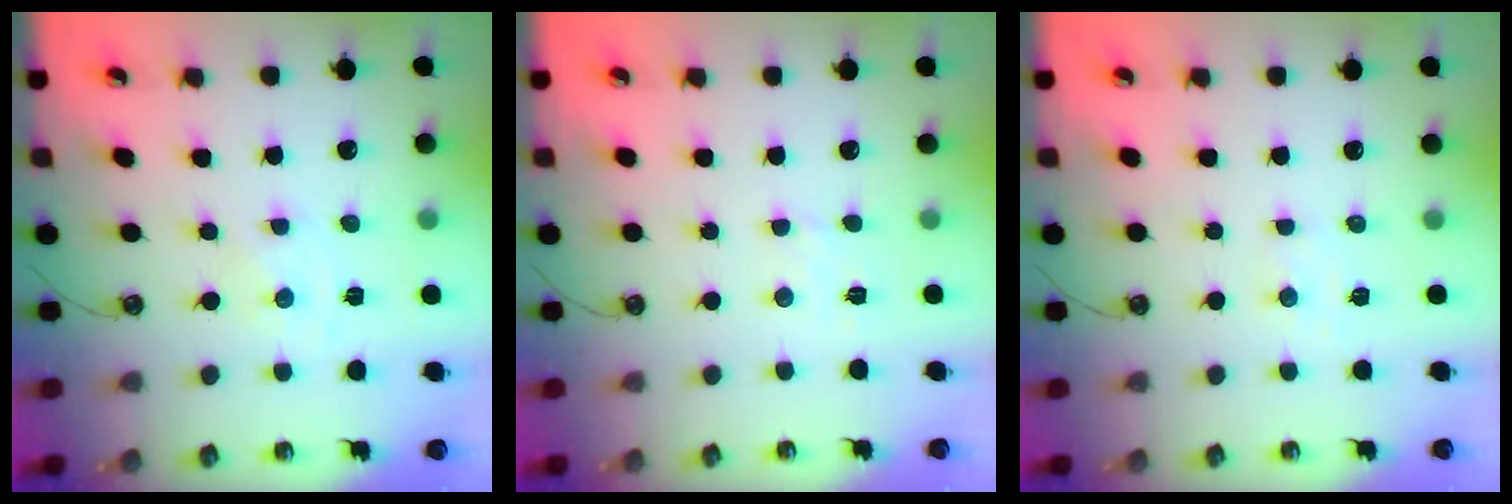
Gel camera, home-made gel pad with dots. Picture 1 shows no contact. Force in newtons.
{"total": 2.6, "press": 2.6, "slide": 0.4}
{"total": 5.1, "press": 5.0, "slide": 0.4}